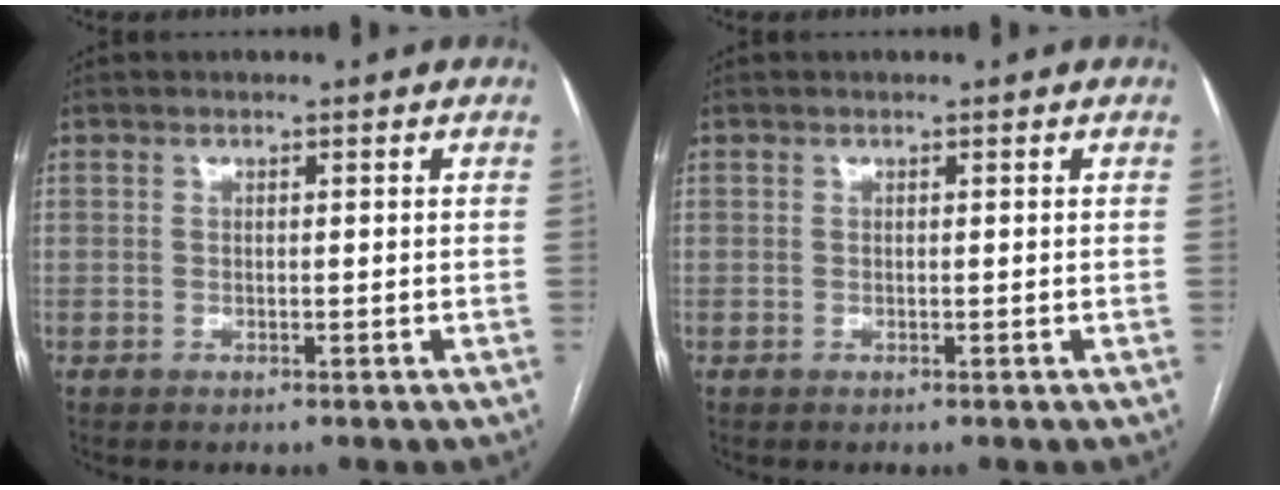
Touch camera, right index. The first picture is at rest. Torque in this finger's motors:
{"motor_torque": [0.00, 0.00, 0.00, 0.00]}